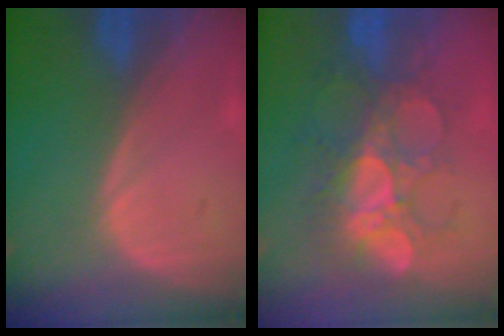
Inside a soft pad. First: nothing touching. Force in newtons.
{"total": 9.1, "press": 8.6, "slide": 2.9}